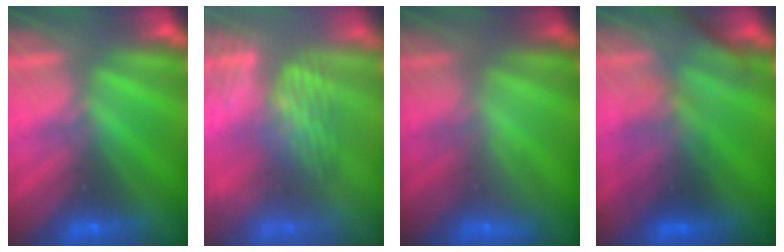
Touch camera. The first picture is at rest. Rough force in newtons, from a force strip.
{"total": 3.6}
{"total": 2.3}
{"total": 2.8}